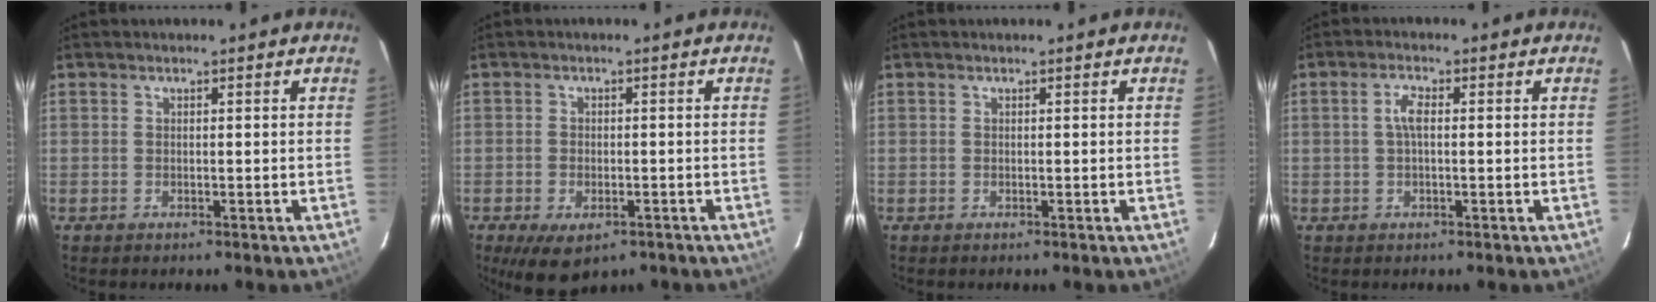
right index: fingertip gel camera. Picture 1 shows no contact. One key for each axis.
{"total": 7.2, "fx": -4.1, "fy": 3.9, "fz": 4.6, "tx": -0.090, "ty": -0.020, "tz": -0.060}
{"total": 0.0}
{"total": 2.7, "fx": 0.1, "fy": 0.9, "fz": 2.5, "tx": -0.053, "ty": 0.007, "tz": 0.002}